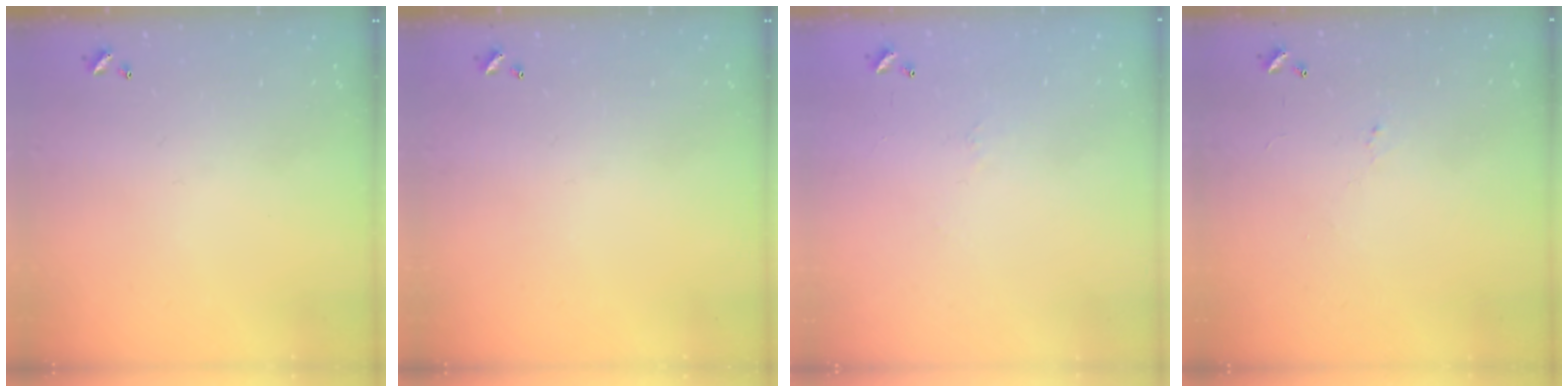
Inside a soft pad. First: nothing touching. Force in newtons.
{"total": 0.0}
{"total": 6.6, "press": 6.6, "slide": 0.8}
{"total": 0.7, "press": 0.4, "slide": 0.6}